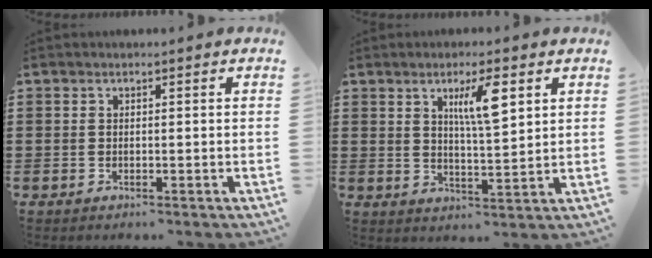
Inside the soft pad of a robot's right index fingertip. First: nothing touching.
{"total": 6.5, "force": [3.0, 1.4, 5.5], "torque": [-0.100, 0.005, 0.044]}